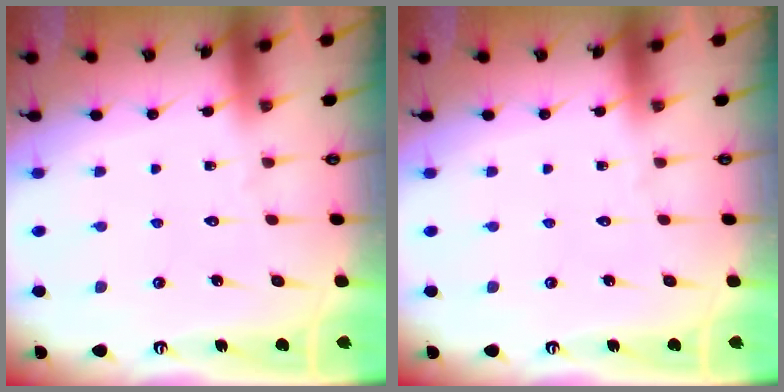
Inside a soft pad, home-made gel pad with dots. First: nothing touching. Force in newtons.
{"total": 0.0}